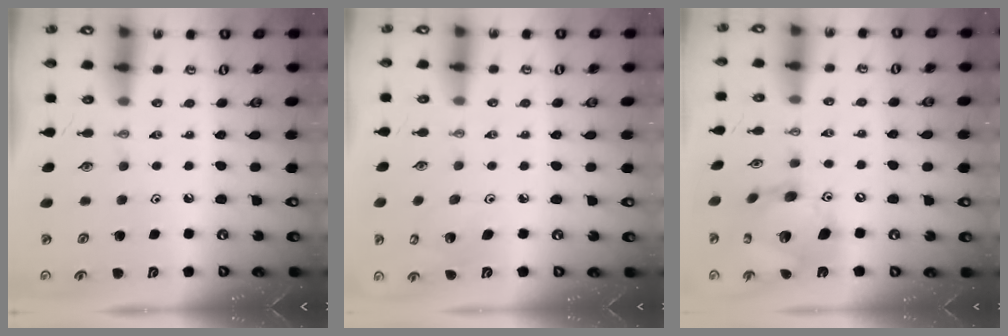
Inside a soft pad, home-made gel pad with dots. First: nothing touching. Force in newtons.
{"total": 3.6, "press": 3.4, "slide": 1.2}
{"total": 17.4, "press": 17.3, "slide": 2.0}